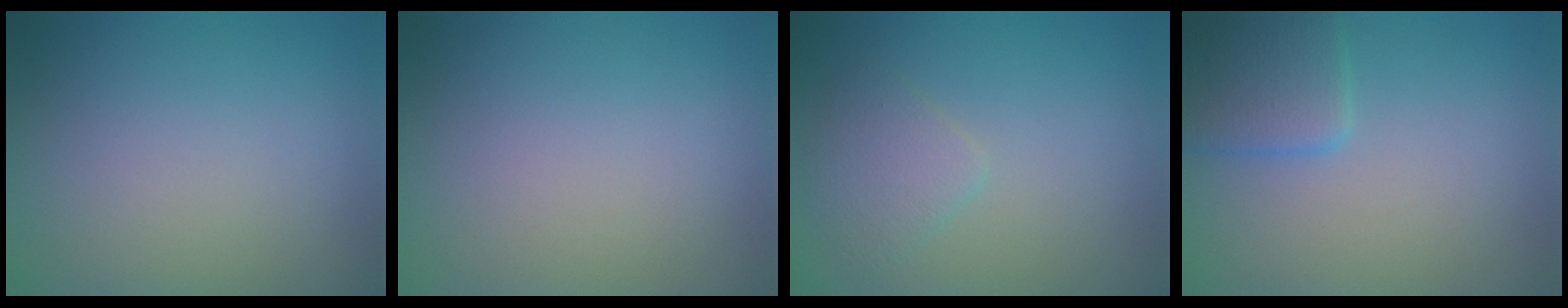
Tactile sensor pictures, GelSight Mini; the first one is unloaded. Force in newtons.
{"total": 0.0}
{"total": 2.0, "press": 2.0, "slide": 0.1}
{"total": 2.9, "press": 2.9, "slide": 0.2}